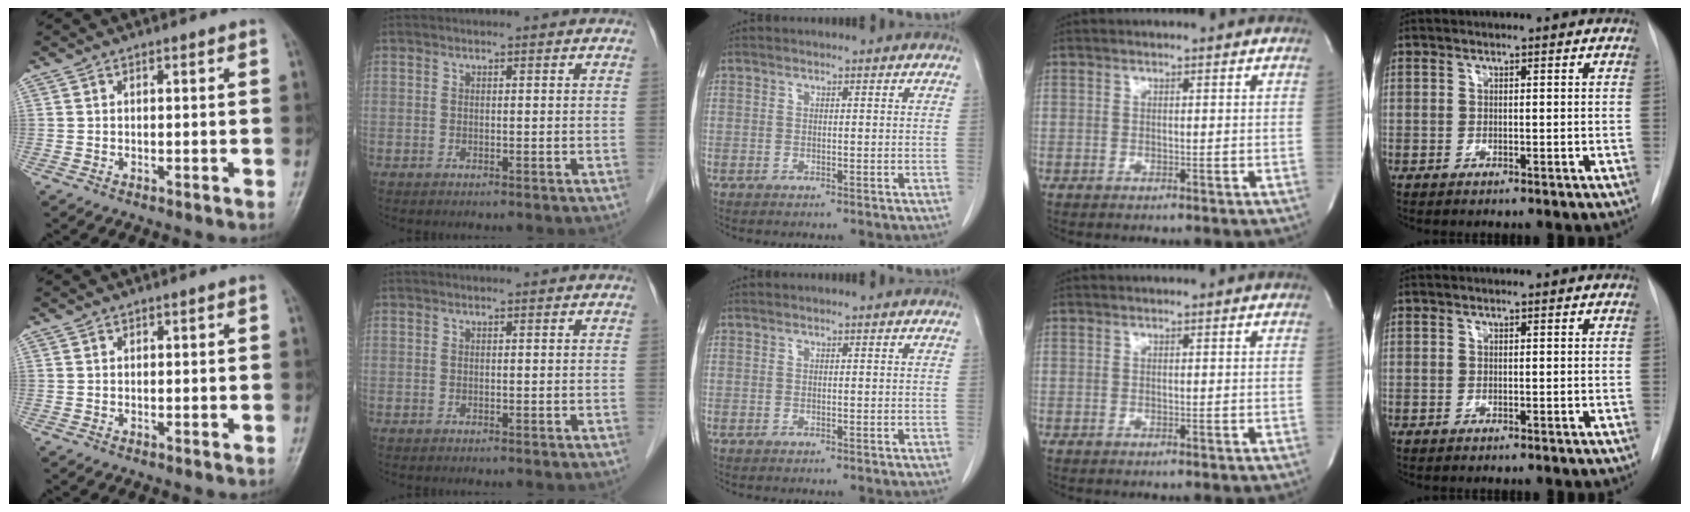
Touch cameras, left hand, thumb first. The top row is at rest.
{}